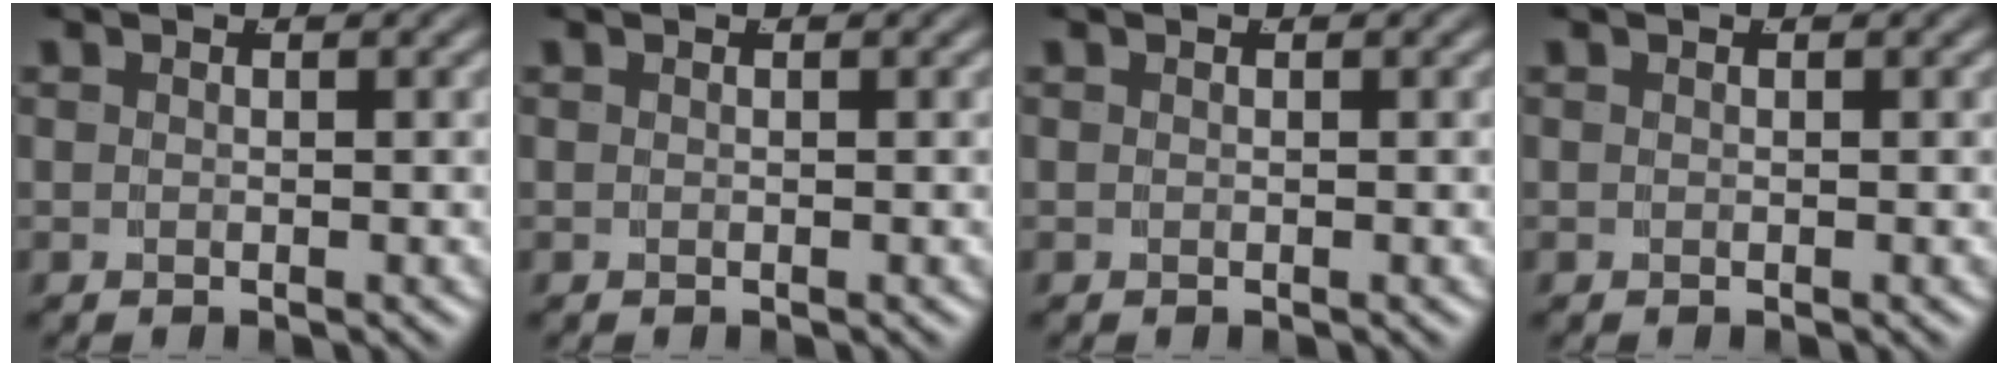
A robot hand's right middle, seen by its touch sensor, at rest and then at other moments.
{"total": 0.0}
{"total": 0.0}
{"total": 0.0}